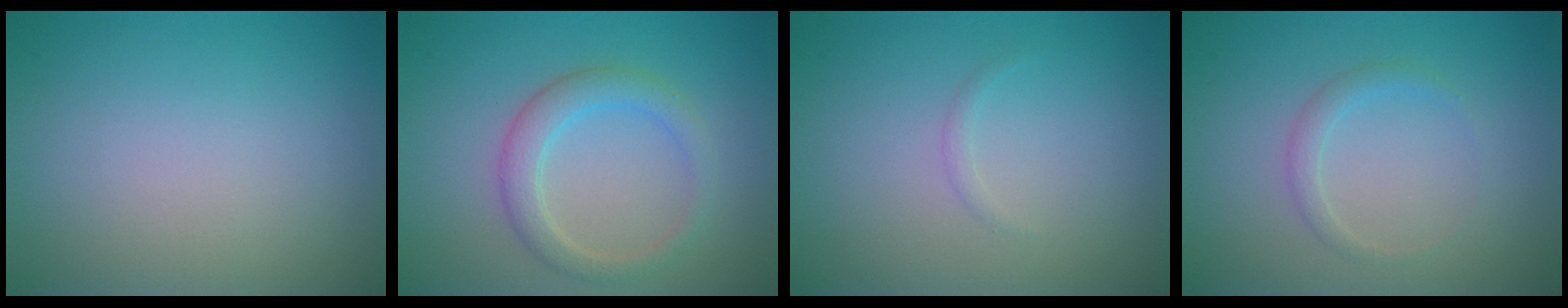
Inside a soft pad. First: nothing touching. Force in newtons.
{"total": 2.9, "press": 2.9, "slide": 0.4}
{"total": 0.5, "press": 0.5, "slide": 0.0}
{"total": 1.3, "press": 1.3, "slide": 0.0}